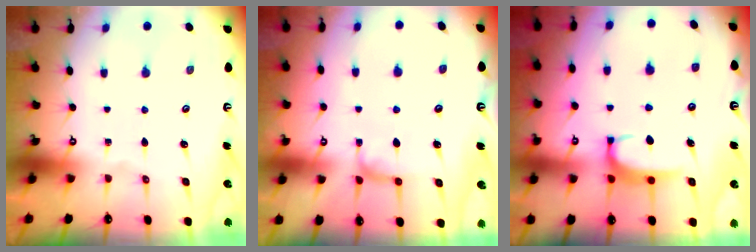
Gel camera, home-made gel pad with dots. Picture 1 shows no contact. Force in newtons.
{"total": 2.8, "press": 2.7, "slide": 0.8}
{"total": 2.8, "press": 2.7, "slide": 0.4}